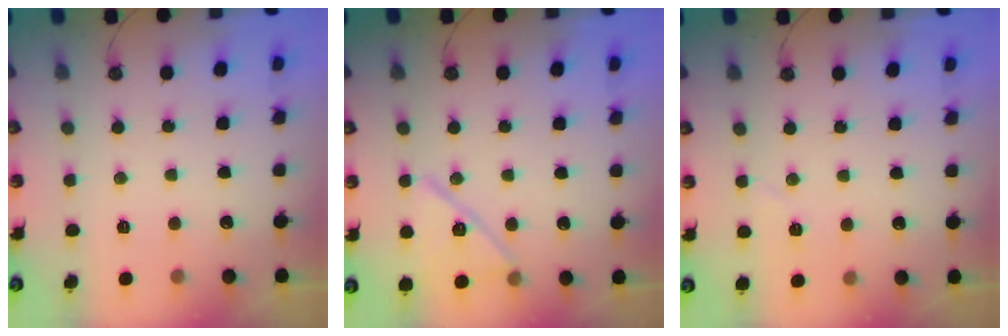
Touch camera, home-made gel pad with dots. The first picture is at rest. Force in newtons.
{"total": 13.4, "press": 13.2, "slide": 2.5}
{"total": 4.0, "press": 3.9, "slide": 0.6}